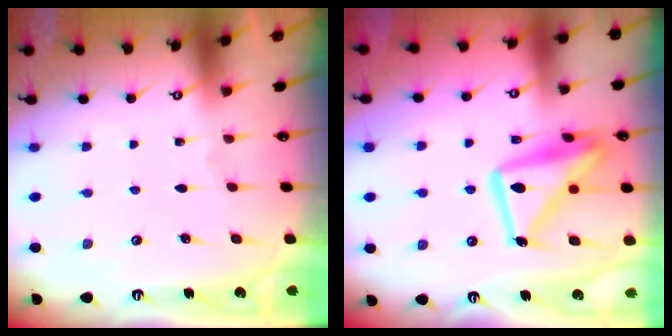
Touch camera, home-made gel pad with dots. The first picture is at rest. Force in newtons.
{"total": 16.5, "press": 16.4, "slide": 1.4}